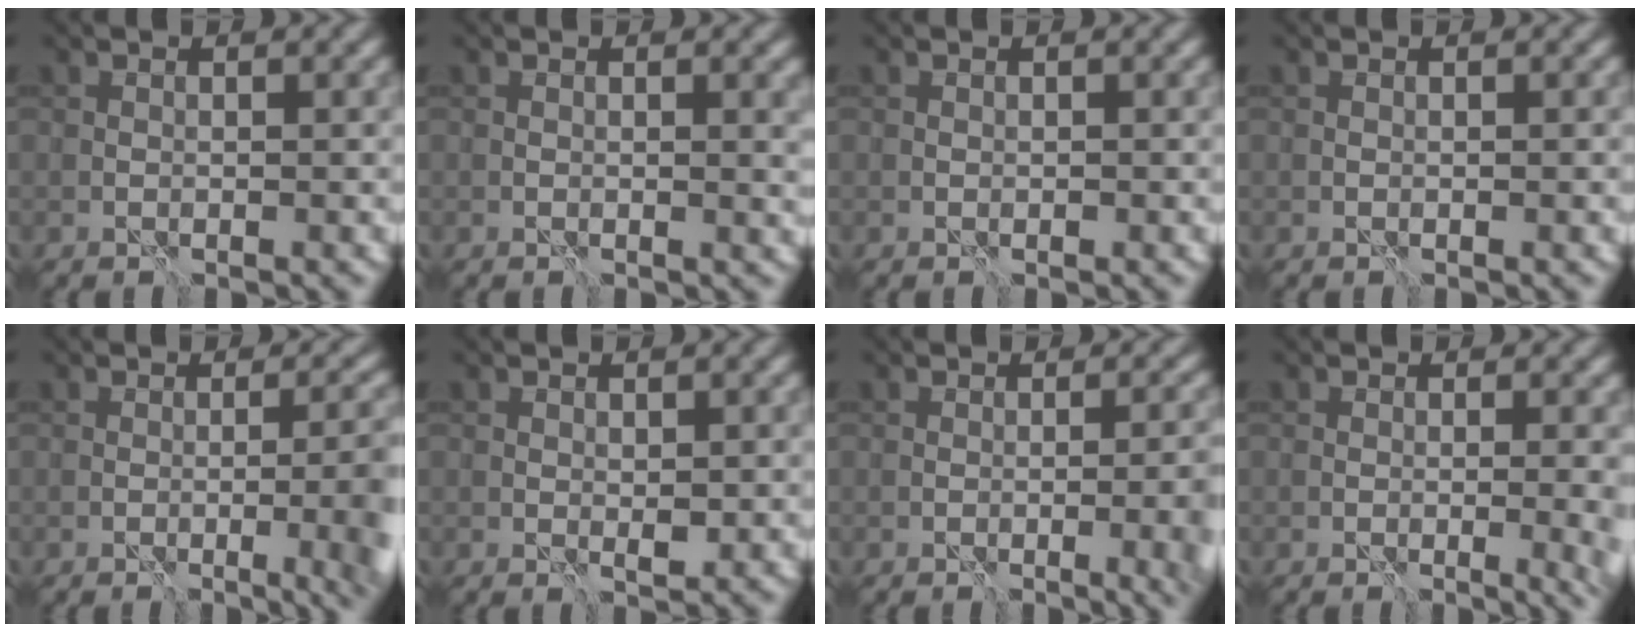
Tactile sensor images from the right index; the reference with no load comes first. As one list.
[{"total": 1.0, "force": [0.3, 0.2, 1.0], "torque": [-0.011, -0.002, 0.002]}, {"total": 0.0}, {"total": 0.0}, {"total": 9.4, "force": [-1.8, 4.1, 8.3], "torque": [-0.065, -0.003, -0.012]}, {"total": 1.0, "force": [0.0, 0.5, 0.9], "torque": [-0.013, -0.003, 0.001]}, {"total": 5.9, "force": [-1.3, 2.1, 5.3], "torque": [-0.052, -0.005, -0.009]}, {"total": 4.0, "force": [-0.4, 1.5, 3.7], "torque": [-0.033, -0.003, -0.004]}]